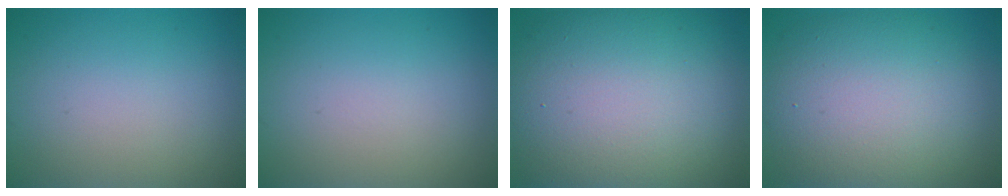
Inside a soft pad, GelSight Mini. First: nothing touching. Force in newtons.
{"total": 0.0}
{"total": 15.3, "press": 15.3, "slide": 0.8}
{"total": 11.1, "press": 11.1, "slide": 0.8}